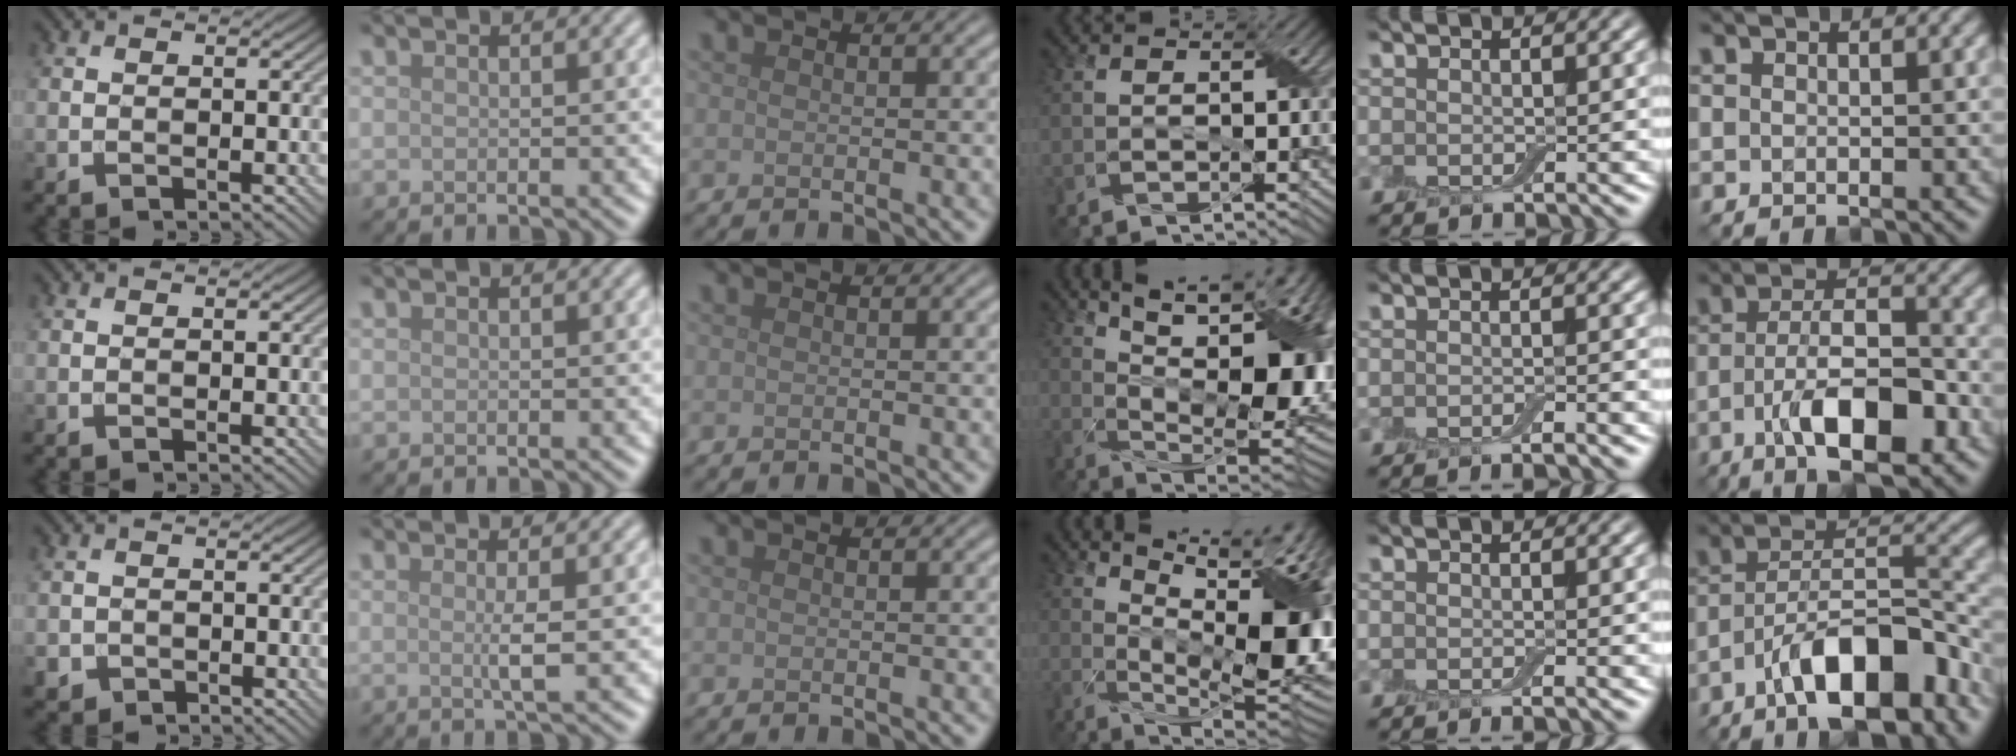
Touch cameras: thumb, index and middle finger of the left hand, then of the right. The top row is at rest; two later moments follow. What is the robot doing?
{"motion": "wrap", "object": "adhesive wrap"}